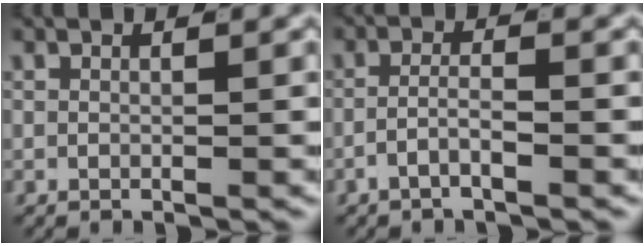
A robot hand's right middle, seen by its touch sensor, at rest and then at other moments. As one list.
[{"total": 2.2, "force": [-1.7, 0.3, 1.4], "torque": [-0.024, -0.003, -0.033]}]